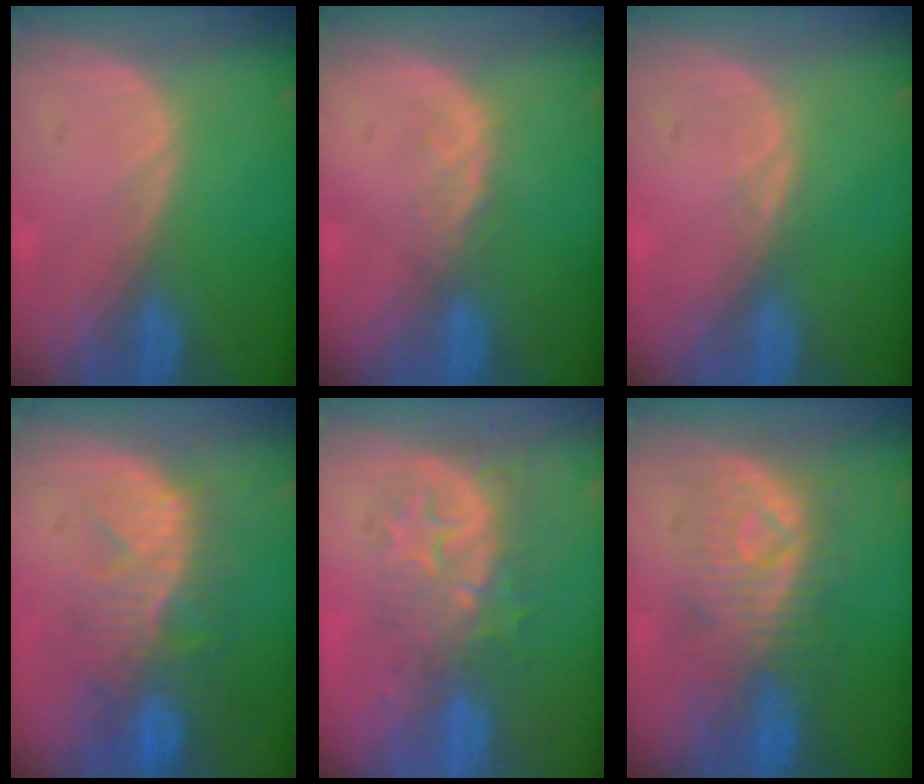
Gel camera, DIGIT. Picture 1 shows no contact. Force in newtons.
{"total": 1.9, "press": 1.9, "slide": 0.3}
{"total": 0.5, "press": 0.5, "slide": 0.1}
{"total": 10.4, "press": 8.9, "slide": 5.4}
{"total": 9.2, "press": 7.9, "slide": 4.7}
{"total": 8.5, "press": 8.4, "slide": 0.9}